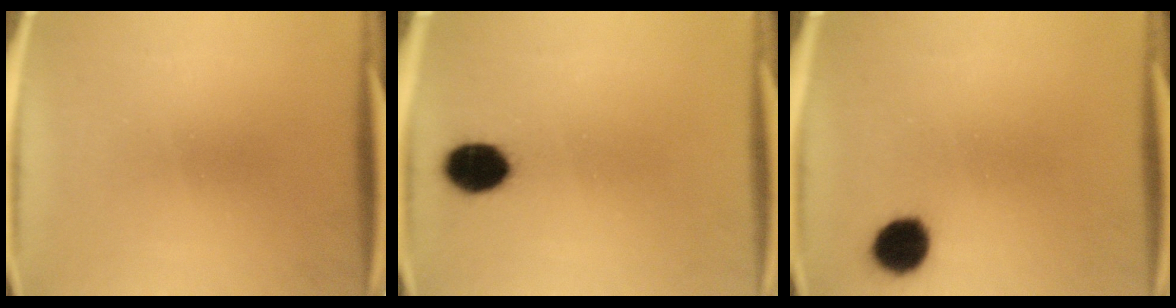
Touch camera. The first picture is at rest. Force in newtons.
{"total": 7.9}
{"total": 6.9}